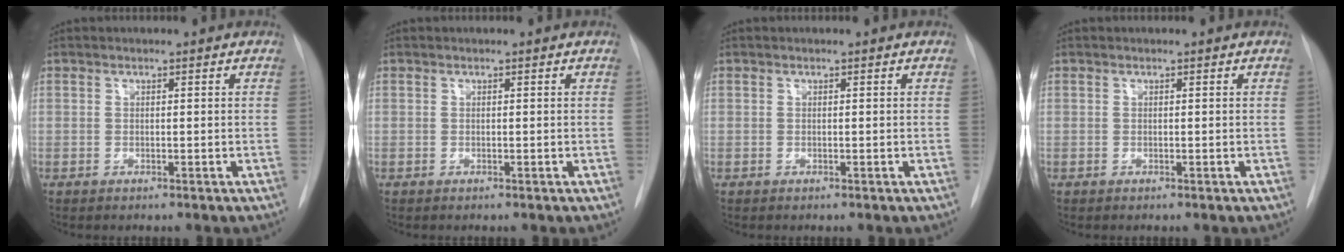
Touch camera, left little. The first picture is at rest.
{"total": 0.0}
{"total": 0.0}
{"total": 0.0}